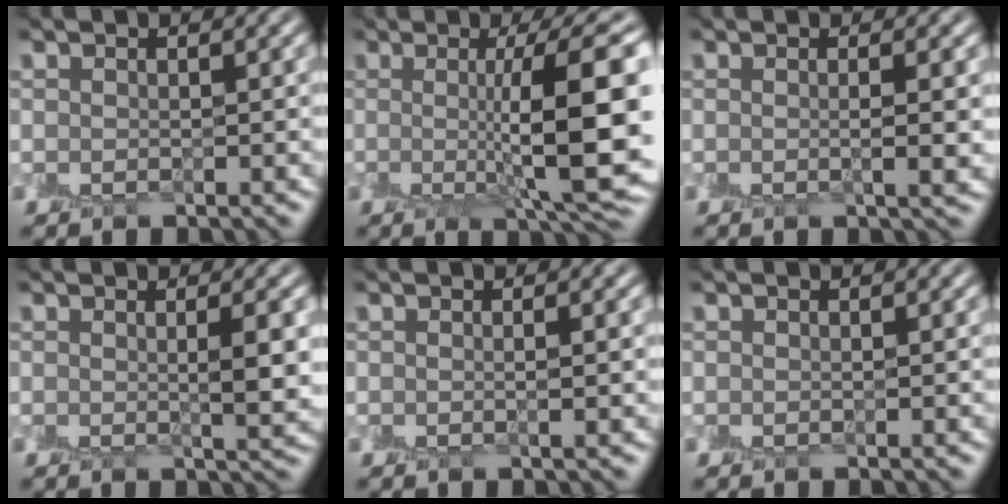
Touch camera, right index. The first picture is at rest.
{"total": 10.0, "force": [0.3, 2.2, 9.8], "torque": [-0.117, 0.001, 0.011]}
{"total": 2.3, "force": [0.1, 0.7, 2.2], "torque": [-0.024, -0.001, 0.000]}
{"total": 3.2, "force": [0.4, 0.8, 3.1], "torque": [-0.034, -0.002, 0.009]}
{"total": 1.1, "force": [0.0, 0.4, 1.0], "torque": [-0.010, 0.001, -0.003]}
{"total": 0.0}